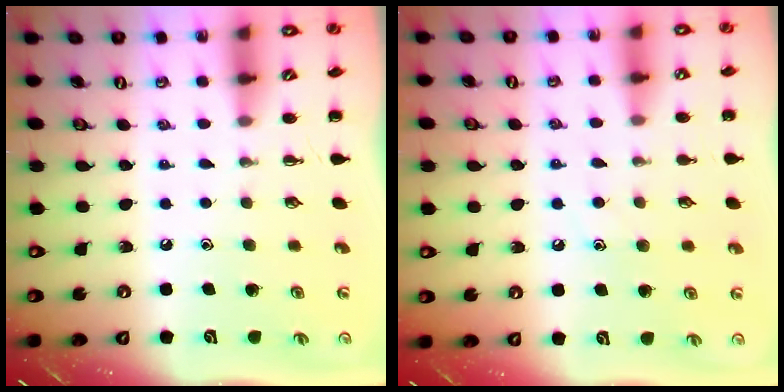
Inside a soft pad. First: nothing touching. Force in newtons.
{"total": 6.5, "press": 6.3, "slide": 1.2}